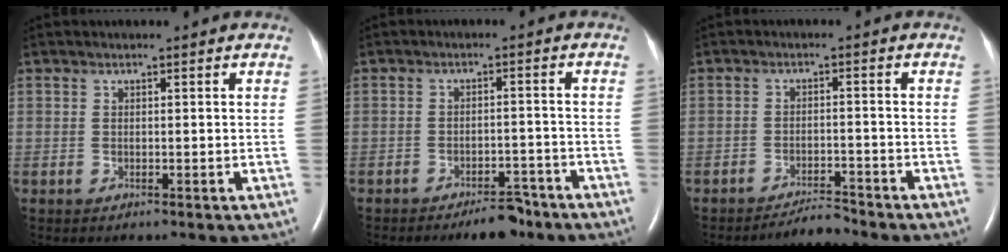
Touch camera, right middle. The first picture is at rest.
{"total": 5.4, "force": [-4.4, 1.9, 2.5], "torque": [-0.032, 0.003, -0.064]}
{"total": 3.0, "force": [-2.9, -0.2, 0.0], "torque": [-0.001, -0.015, -0.049]}